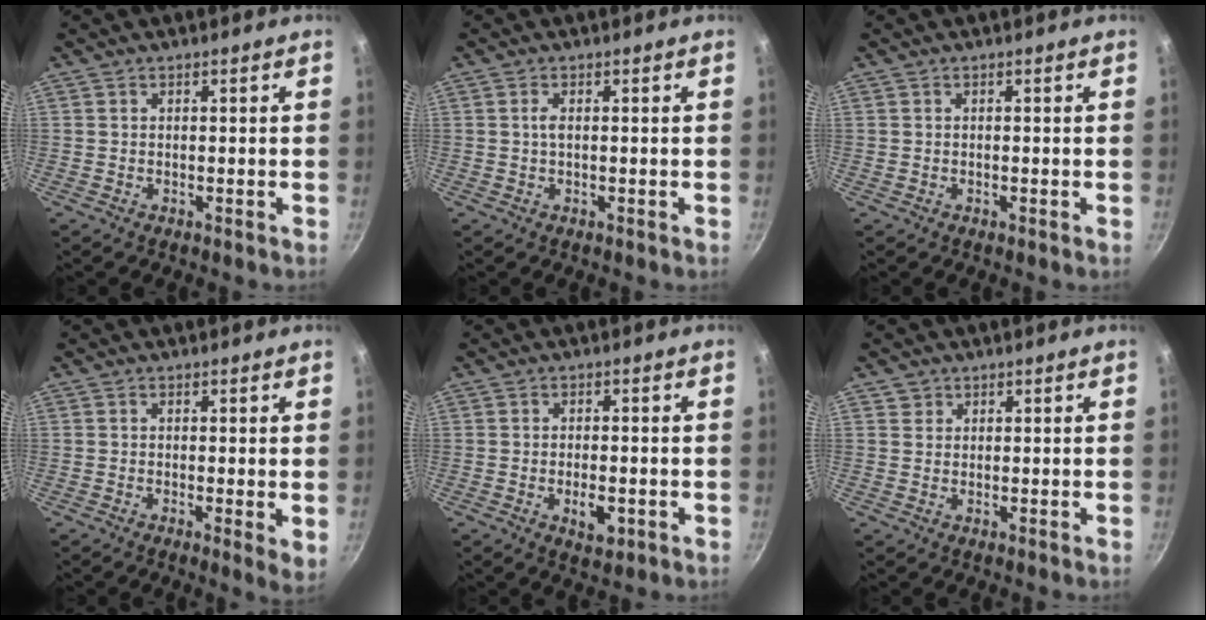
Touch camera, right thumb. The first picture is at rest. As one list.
[{"total": 1.3, "force": [0.1, 0.5, 1.2], "torque": [-0.025, 0.002, 0.001]}, {"total": 0.0}, {"total": 3.8, "force": [0.1, 1.1, 3.7], "torque": [-0.045, -0.015, -0.002]}, {"total": 4.6, "force": [-1.3, 2.3, 3.8], "torque": [-0.055, 0.003, -0.017]}, {"total": 1.8, "force": [0.8, 1.6, 0.2], "torque": [0.012, 0.004, 0.010]}]